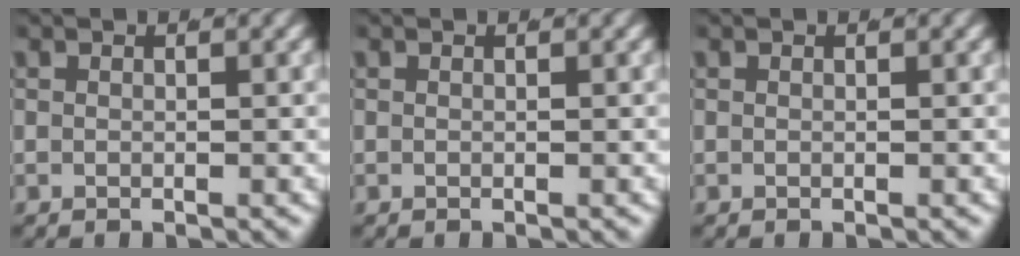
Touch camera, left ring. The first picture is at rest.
{"total": 0.0}
{"total": 0.0}